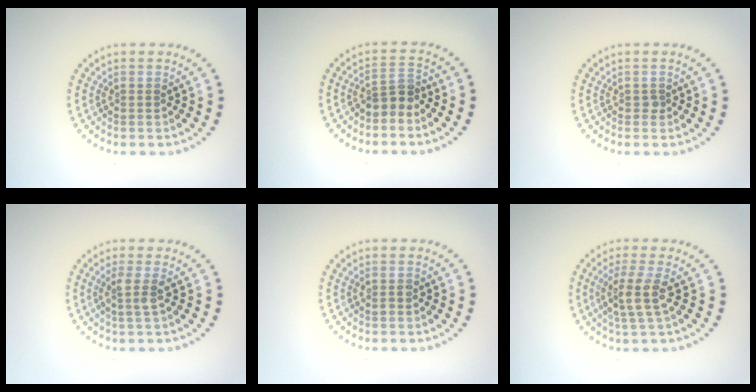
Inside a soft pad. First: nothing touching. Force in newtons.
{"total": 2.3, "press": 1.8, "slide": 1.5}
{"total": 0.5, "press": 0.3, "slide": 0.4}
{"total": 1.8, "press": 1.3, "slide": 1.2}
{"total": 0.7, "press": 0.7, "slide": 0.3}
{"total": 3.0, "press": 2.4, "slide": 1.8}